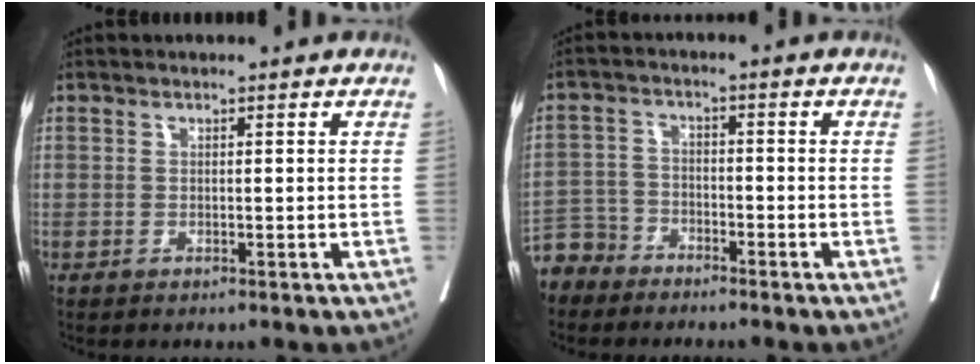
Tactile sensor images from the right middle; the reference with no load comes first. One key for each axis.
{"total": 5.5, "fx": -4.9, "fy": 2.4, "fz": -0.3, "tx": 0.010, "ty": -0.001, "tz": -0.102}